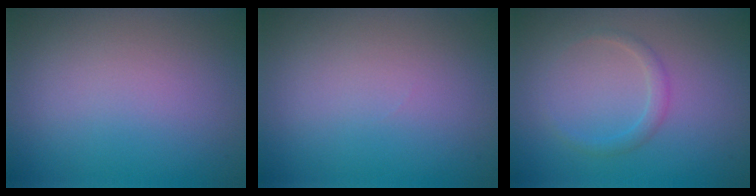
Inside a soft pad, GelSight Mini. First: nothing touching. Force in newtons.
{"total": 0.0}
{"total": 1.3, "press": 1.3, "slide": 0.1}